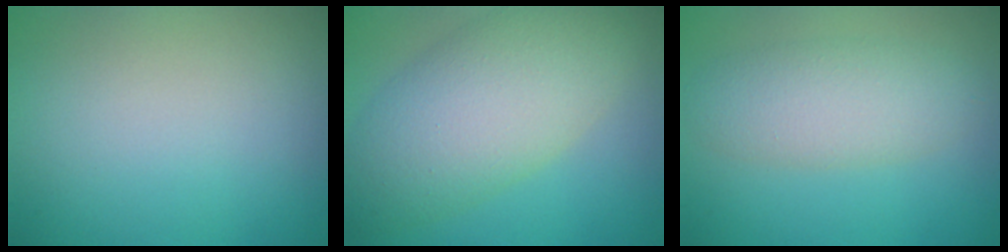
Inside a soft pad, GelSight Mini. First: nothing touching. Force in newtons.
{"total": 8.5, "press": 8.5, "slide": 0.4}
{"total": 4.1, "press": 4.0, "slide": 0.2}